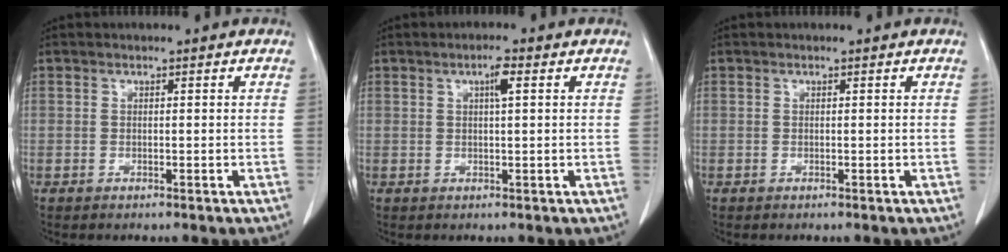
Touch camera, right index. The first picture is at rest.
{"total": 2.3, "force": [0.8, 0.2, 2.1], "torque": [-0.037, 0.002, 0.013]}
{"total": 0.0}